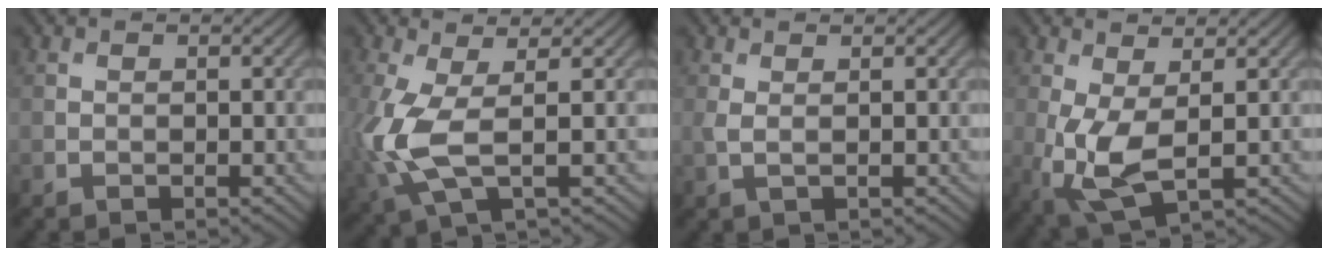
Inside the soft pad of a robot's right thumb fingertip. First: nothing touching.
{"total": 7.5, "force": [-0.4, 2.8, 6.9], "torque": [-0.188, -0.001, -0.010]}
{"total": 1.4, "force": [0.5, 0.3, 1.2], "torque": [-0.033, 0.002, 0.010]}
{"total": 6.3, "force": [-0.3, 2.7, 5.6], "torque": [-0.146, -0.006, -0.004]}